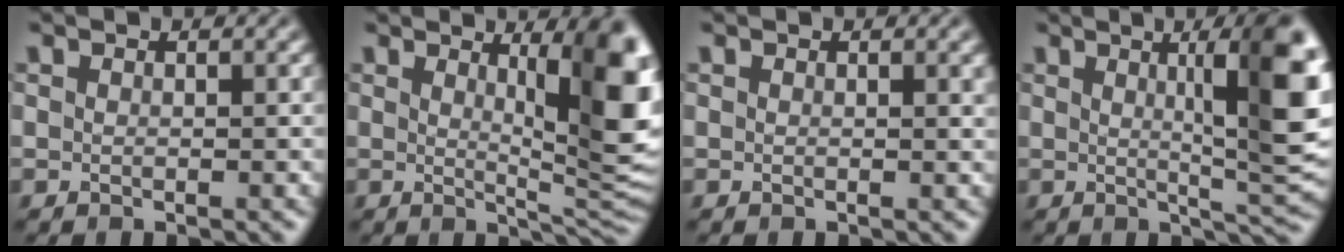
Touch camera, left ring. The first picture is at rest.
{"total": 9.2, "force": [2.4, 2.3, 8.6], "torque": [-0.104, -0.008, 0.042]}
{"total": 0.8, "force": [0.3, 0.2, 0.7], "torque": [-0.005, 0.002, 0.004]}
{"total": 11.2, "force": [2.3, 2.5, 10.7], "torque": [-0.123, 0.005, 0.033]}